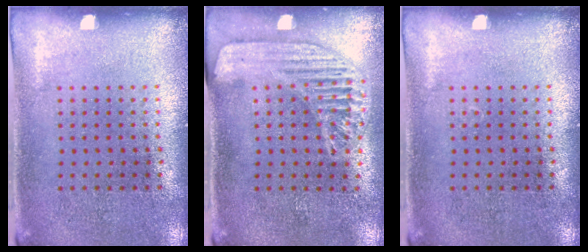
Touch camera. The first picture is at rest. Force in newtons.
{"total": 1.6, "press": 1.6, "slide": 0.4}
{"total": 0.0}